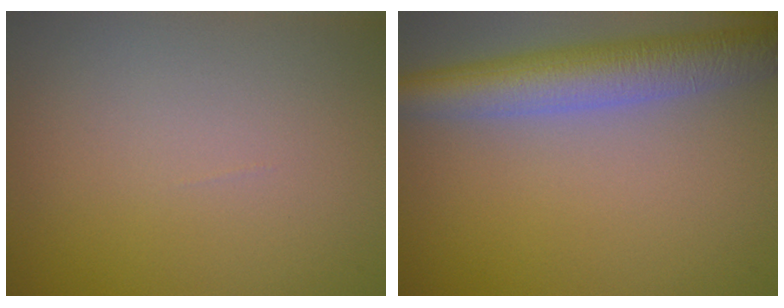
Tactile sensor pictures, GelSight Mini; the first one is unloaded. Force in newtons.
{"total": 6.4, "press": 6.4, "slide": 0.3}